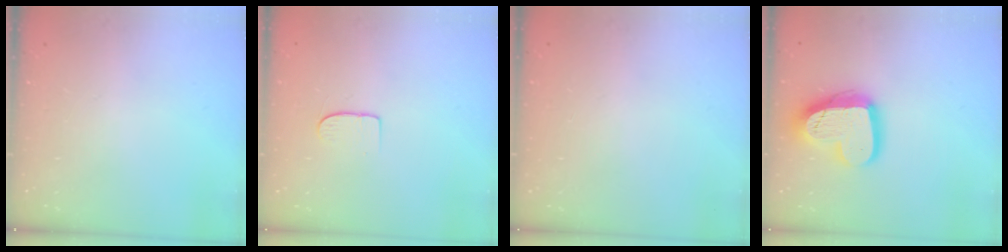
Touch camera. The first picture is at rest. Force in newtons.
{"total": 5.4, "press": 5.4, "slide": 0.4}
{"total": 0.0}
{"total": 18.3, "press": 18.2, "slide": 1.6}